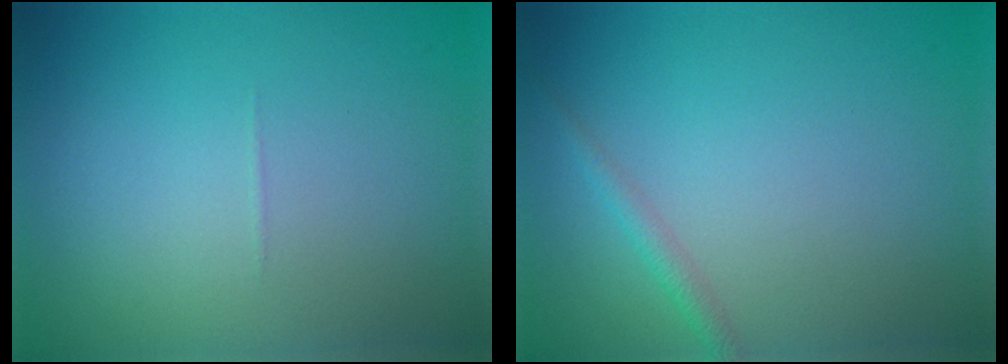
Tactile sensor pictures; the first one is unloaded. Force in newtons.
{"total": 1.3, "press": 1.3, "slide": 0.1}